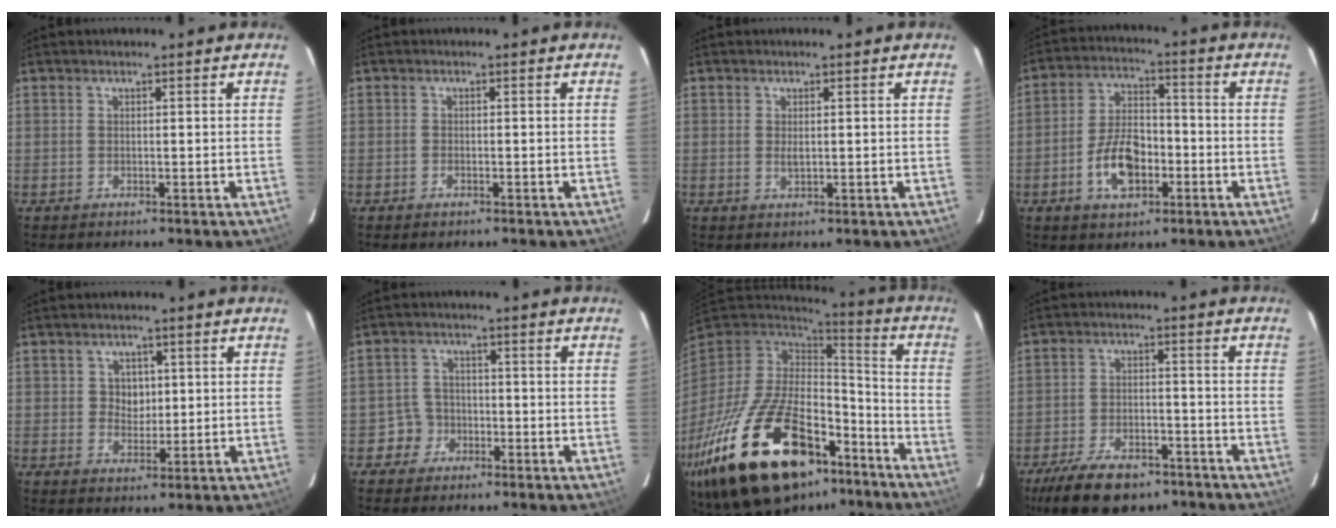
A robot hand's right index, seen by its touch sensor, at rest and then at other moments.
{"total": 1.0, "force": [-0.7, 0.5, 0.5], "torque": [-0.011, 0.000, -0.012]}
{"total": 1.3, "force": [0.1, 0.7, 1.2], "torque": [-0.022, 0.000, 0.003]}
{"total": 10.2, "force": [-3.9, 5.8, 7.5], "torque": [-0.150, 0.013, -0.062]}
{"total": 3.6, "force": [0.7, 3.2, 1.3], "torque": [-0.020, 0.008, 0.012]}
{"total": 4.0, "force": [-1.9, 3.5, -0.2], "torque": [0.003, 0.020, -0.033]}
{"total": 33.1, "force": [-20.1, 15.4, 21.3], "torque": [-0.417, -0.031, -0.307]}
{"total": 14.7, "force": [-10.5, 6.9, 7.6], "torque": [-0.177, -0.011, -0.169]}